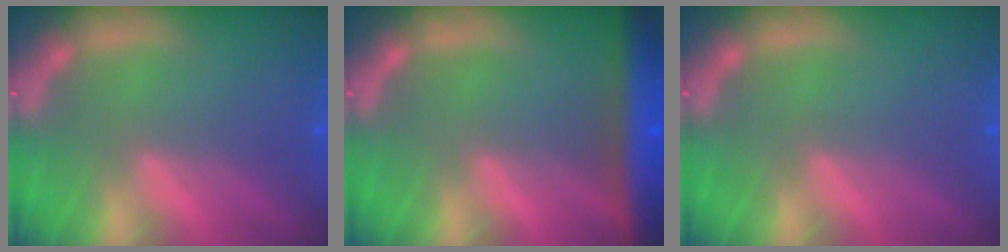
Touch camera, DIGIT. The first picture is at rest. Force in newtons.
{"total": 8.5}
{"total": 0.0}